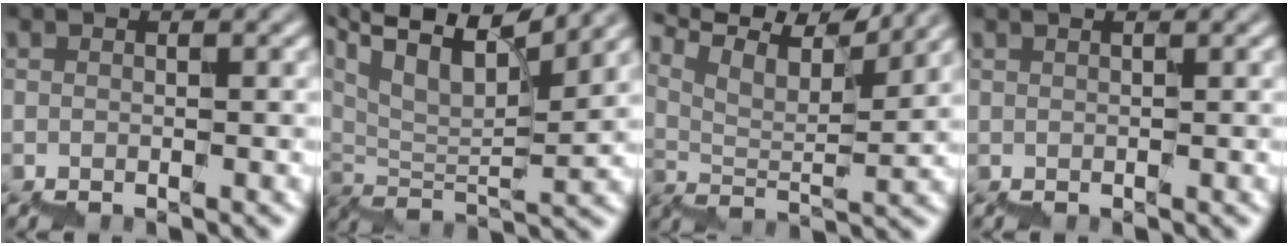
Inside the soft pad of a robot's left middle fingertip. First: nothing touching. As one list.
[{"total": 13.1, "force": [10.2, 3.0, 7.6], "torque": [-0.154, 0.041, 0.154]}, {"total": 9.8, "force": [8.8, 1.0, 4.2], "torque": [-0.080, 0.030, 0.148]}, {"total": 0.5, "force": [0.5, -0.1, 0.1], "torque": [0.002, -0.001, 0.007]}]